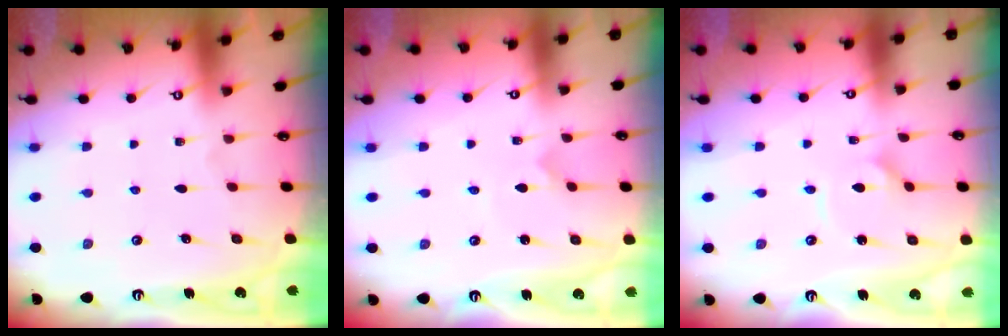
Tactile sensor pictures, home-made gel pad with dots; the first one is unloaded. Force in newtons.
{"total": 1.0, "press": 1.0, "slide": 0.0}
{"total": 3.1, "press": 3.1, "slide": 0.2}